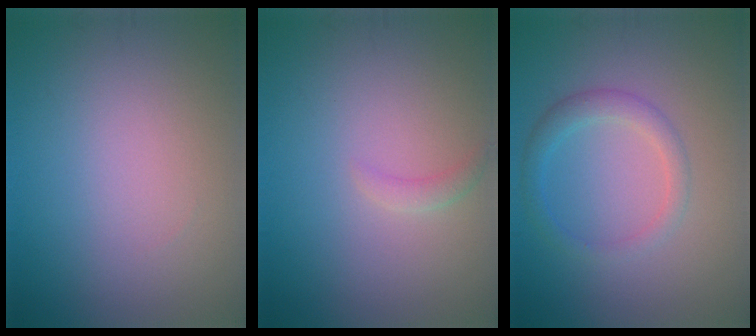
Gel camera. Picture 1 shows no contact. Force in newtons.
{"total": 1.0, "press": 1.0, "slide": 0.1}
{"total": 2.3, "press": 2.3, "slide": 0.0}